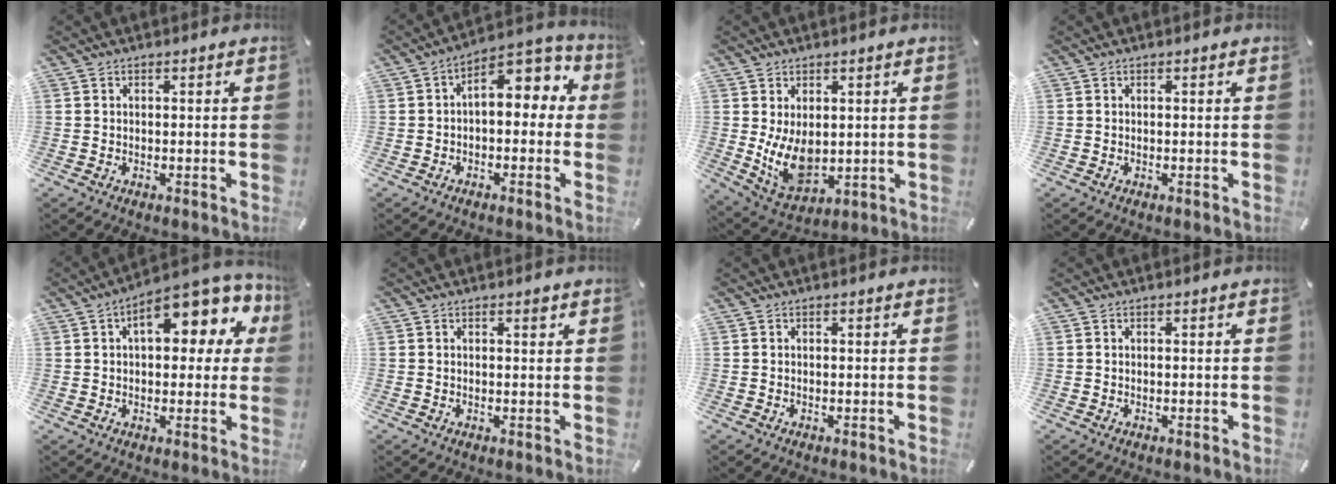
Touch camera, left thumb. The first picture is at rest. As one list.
[{"total": 9.1, "force": [2.6, 5.2, 7.0], "torque": [-0.090, -0.024, 0.039]}, {"total": 9.5, "force": [0.7, 6.6, 6.9], "torque": [-0.134, -0.016, 0.017]}, {"total": 0.0}, {"total": 13.9, "force": [5.3, 6.9, 10.8], "torque": [-0.142, -0.024, 0.085]}, {"total": 1.2, "force": [0.6, 0.4, 0.9], "torque": [-0.010, -0.001, 0.009]}, {"total": 0.0}, {"total": 0.0}]